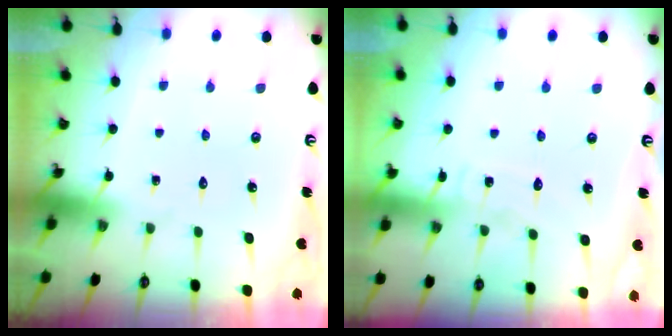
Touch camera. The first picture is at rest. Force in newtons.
{"total": 6.0, "press": 6.0, "slide": 0.5}